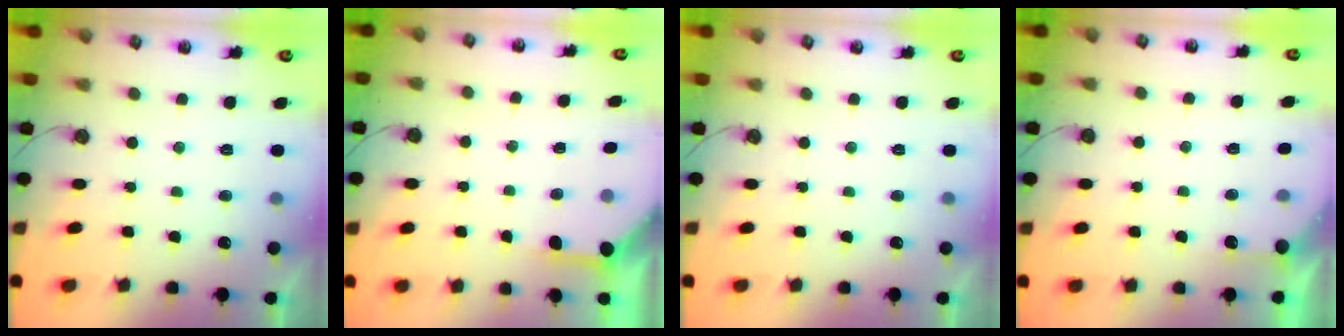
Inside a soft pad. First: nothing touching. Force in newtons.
{"total": 3.8, "press": 3.8, "slide": 0.4}
{"total": 0.0}
{"total": 2.3, "press": 2.3, "slide": 0.2}